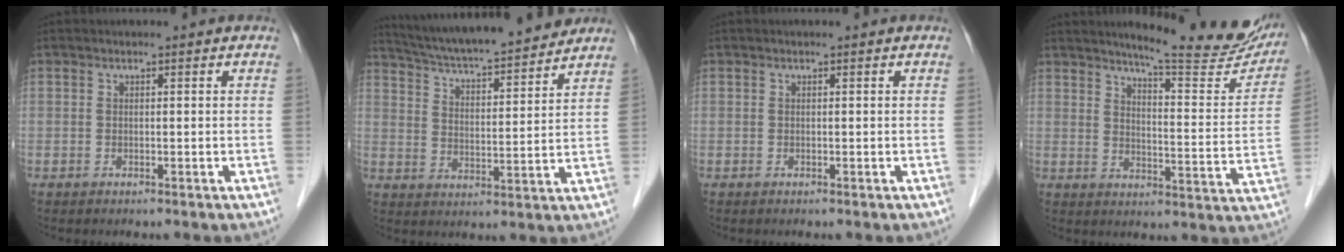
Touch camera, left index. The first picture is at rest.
{"total": 17.5, "force": [15.9, 1.2, 7.0], "torque": [-0.119, 0.013, 0.245]}
{"total": 0.0}
{"total": 18.7, "force": [16.6, 1.9, 8.4], "torque": [-0.103, -0.062, 0.198]}